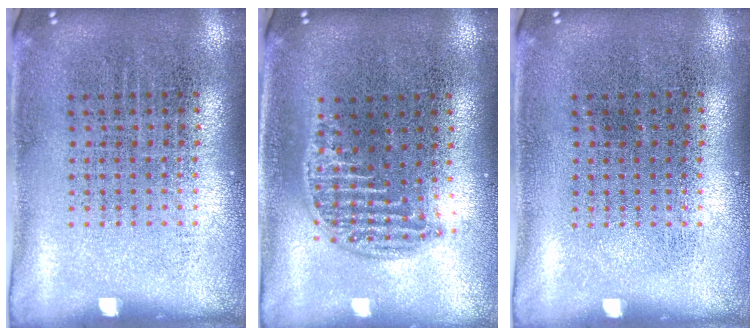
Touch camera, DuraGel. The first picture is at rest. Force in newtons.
{"total": 1.2, "press": 1.1, "slide": 0.5}
{"total": 0.0}